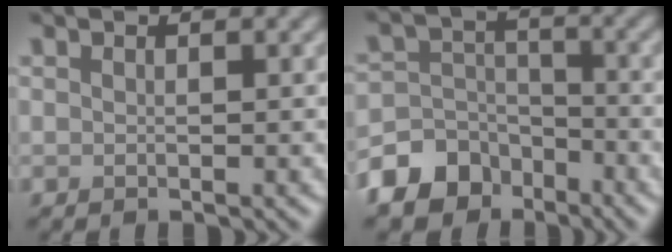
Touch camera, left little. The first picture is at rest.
{"total": 8.4, "force": [-5.6, 5.9, 2.2], "torque": [-0.032, -0.010, -0.115]}